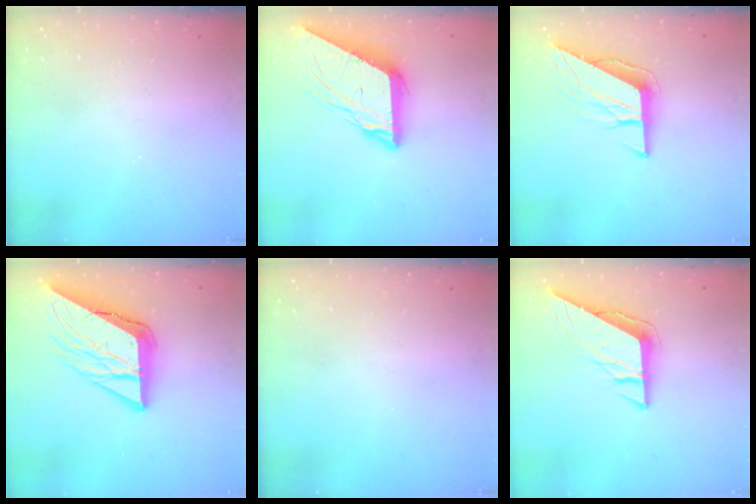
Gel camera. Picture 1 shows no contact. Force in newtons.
{"total": 10.0, "press": 10.0, "slide": 0.8}
{"total": 9.4, "press": 9.4, "slide": 1.0}
{"total": 15.9, "press": 15.8, "slide": 1.7}
{"total": 0.0}
{"total": 8.8, "press": 8.7, "slide": 0.8}